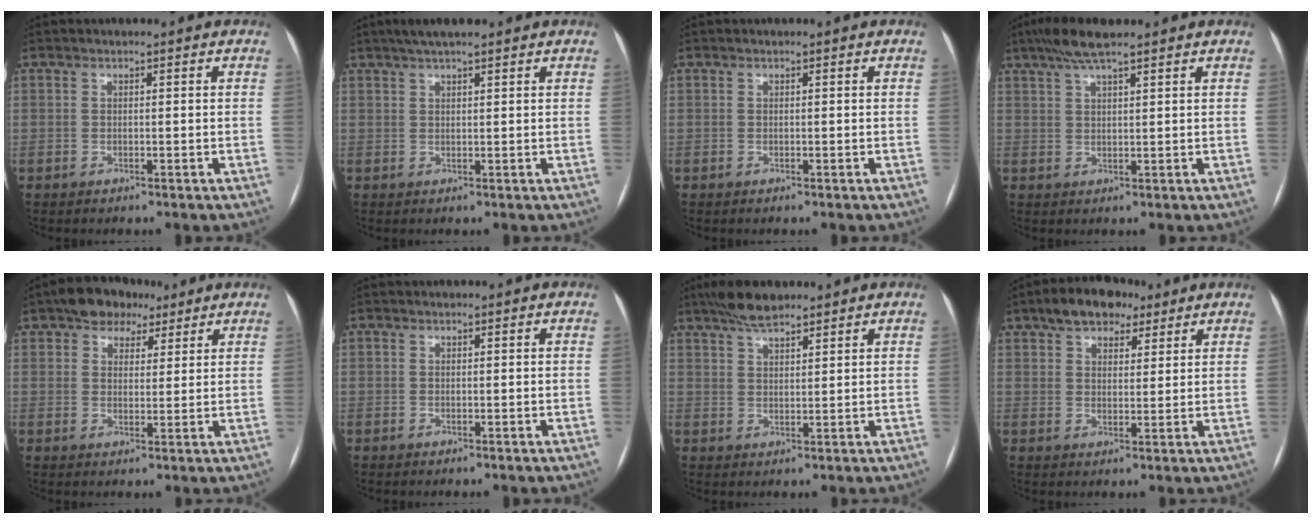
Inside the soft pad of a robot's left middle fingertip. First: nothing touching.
{"total": 5.4, "force": [4.2, 0.8, 3.4], "torque": [-0.054, 0.026, 0.068]}
{"total": 0.0}
{"total": 6.0, "force": [4.6, 0.6, 3.9], "torque": [-0.074, 0.024, 0.082]}
{"total": 6.3, "force": [4.1, 4.1, 2.4], "torque": [-0.033, 0.021, 0.066]}
{"total": 0.0}
{"total": 5.7, "force": [4.6, 1.3, 3.0], "torque": [-0.061, 0.012, 0.084]}
{"total": 8.3, "force": [5.6, 4.4, 4.3], "torque": [-0.064, 0.022, 0.088]}